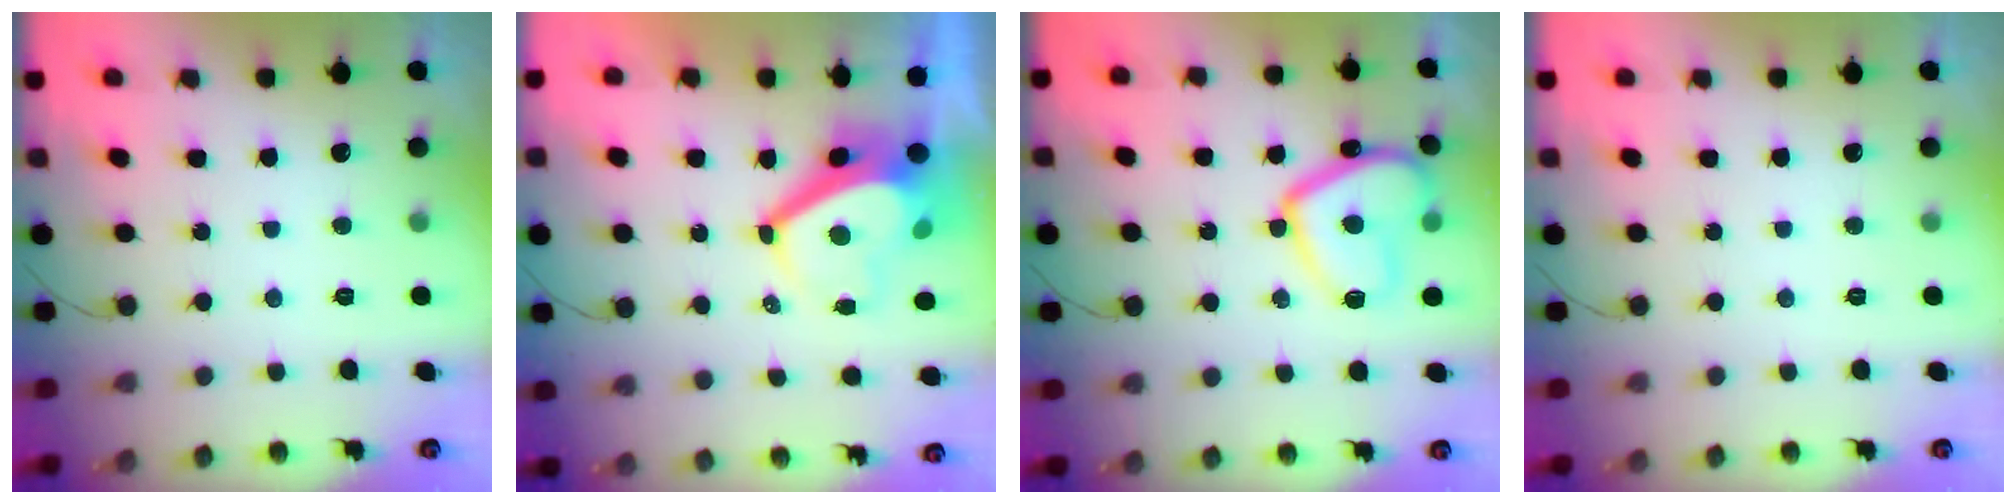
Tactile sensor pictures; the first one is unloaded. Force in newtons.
{"total": 7.3, "press": 7.3, "slide": 0.8}
{"total": 14.7, "press": 14.6, "slide": 1.4}
{"total": 0.0}